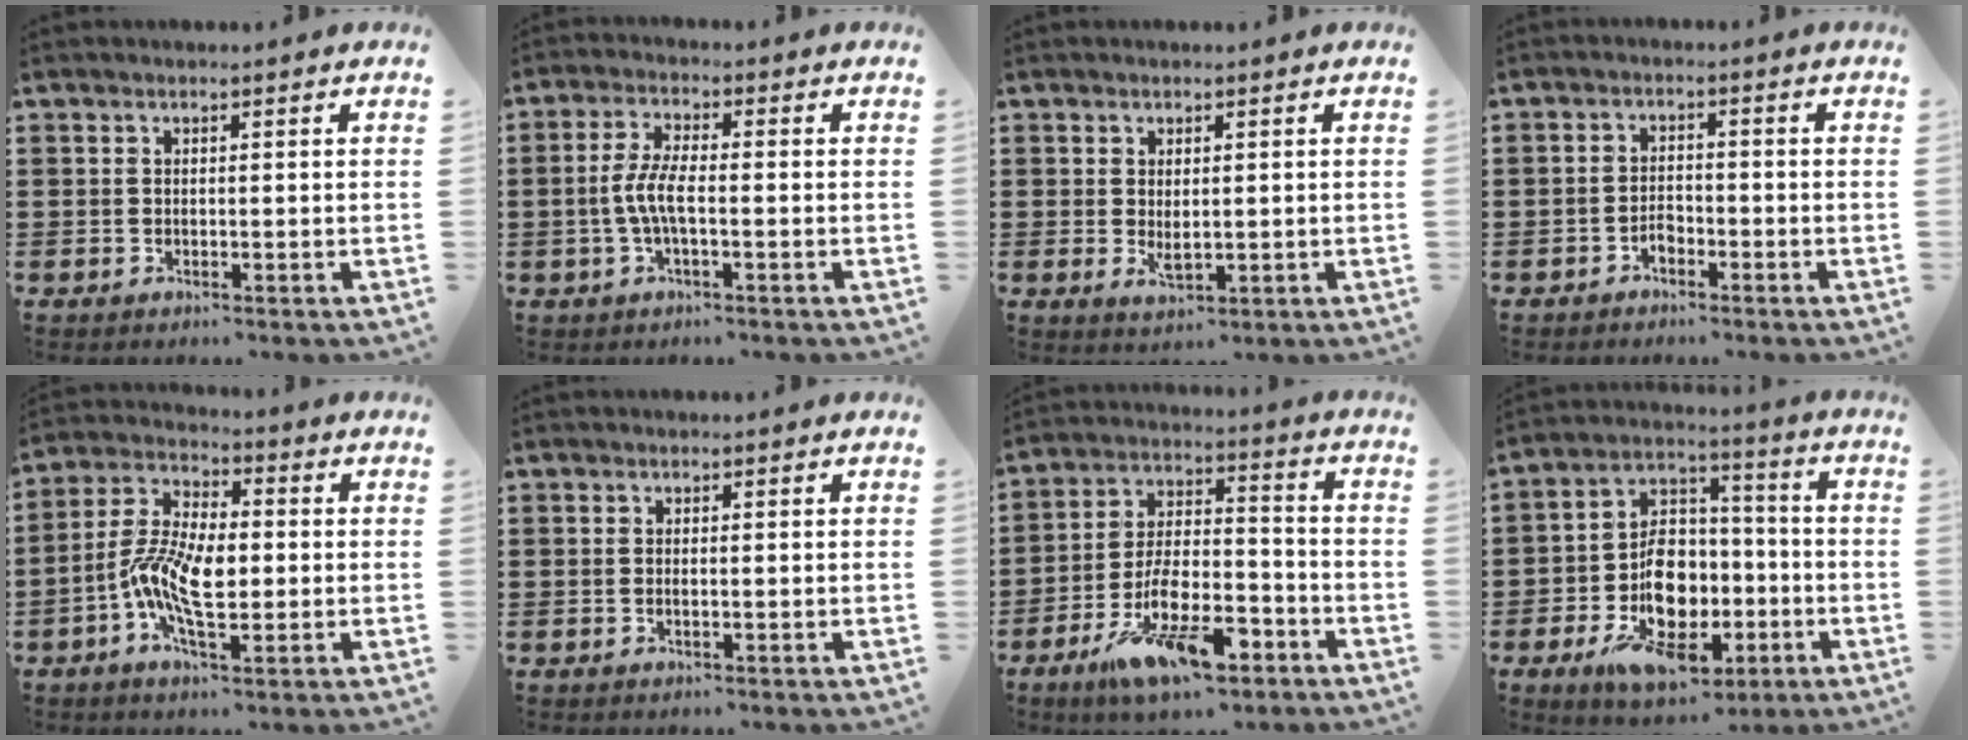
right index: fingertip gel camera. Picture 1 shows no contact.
{"total": 5.0, "force": [-1.1, 1.4, 4.6], "torque": [-0.110, -0.006, -0.030]}
{"total": 2.1, "force": [0.1, 1.0, 1.9], "torque": [-0.037, 0.001, 0.003]}
{"total": 2.2, "force": [-1.6, 1.3, 0.9], "torque": [-0.022, 0.003, -0.034]}
{"total": 9.8, "force": [-1.8, 4.4, 8.5], "torque": [-0.188, -0.003, -0.038]}
{"total": 0.7, "force": [-0.1, 0.2, 0.7], "torque": [-0.013, -0.003, -0.001]}
{"total": 13.4, "force": [-8.1, 5.0, 9.3], "torque": [-0.179, 0.024, -0.148]}
{"total": 12.8, "force": [-4.0, 8.2, 8.9], "torque": [-0.160, 0.010, -0.067]}